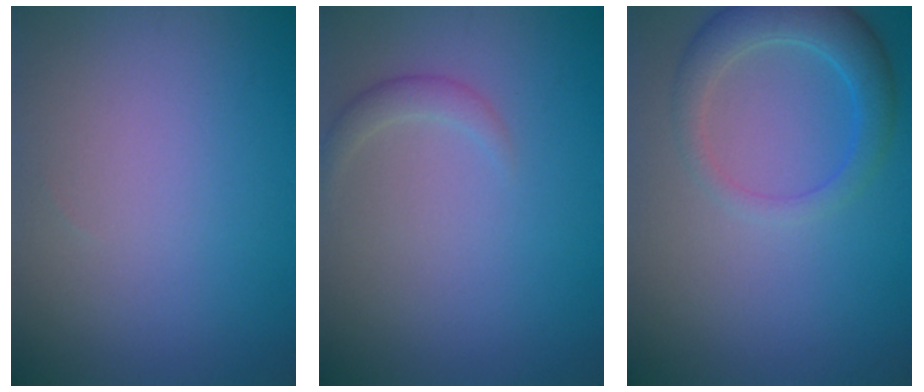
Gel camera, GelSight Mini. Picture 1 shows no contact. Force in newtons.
{"total": 1.3, "press": 1.3, "slide": 0.0}
{"total": 3.8, "press": 3.8, "slide": 0.2}